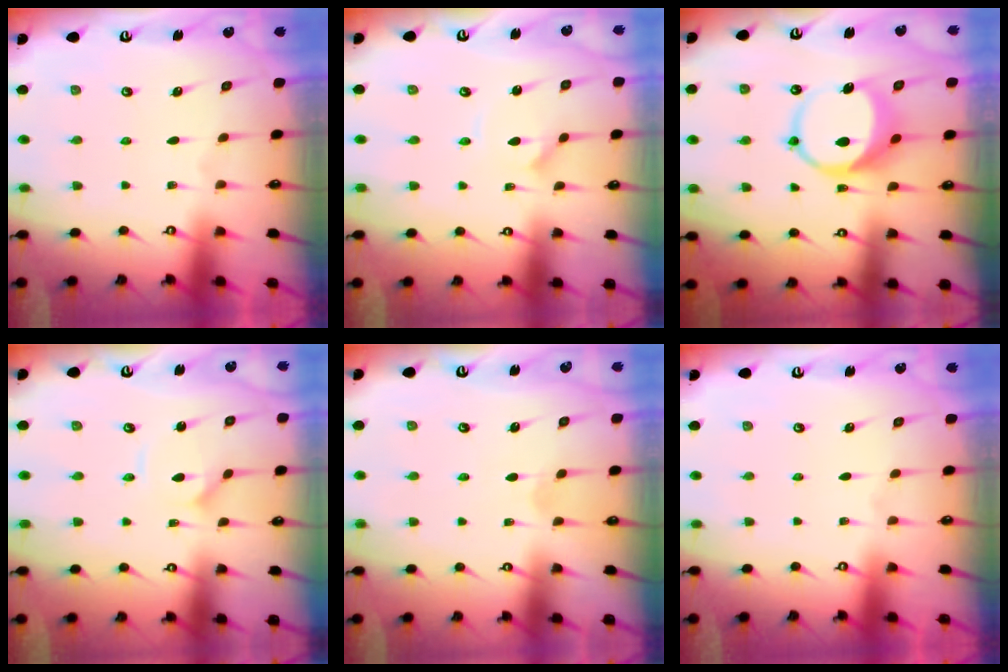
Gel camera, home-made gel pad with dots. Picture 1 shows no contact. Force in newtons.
{"total": 3.0, "press": 3.0, "slide": 0.2}
{"total": 9.2, "press": 9.1, "slide": 1.1}
{"total": 2.7, "press": 2.6, "slide": 0.3}
{"total": 1.2, "press": 1.2, "slide": 0.1}
{"total": 0.0}